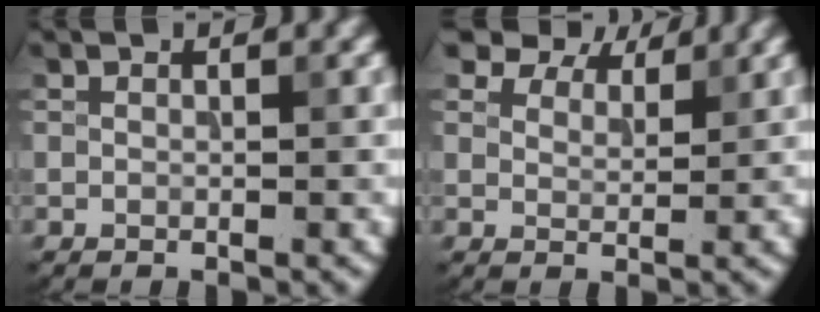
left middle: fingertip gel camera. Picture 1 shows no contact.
{"total": 7.1, "force": [6.2, 2.7, 2.3], "torque": [-0.062, -0.009, 0.110]}